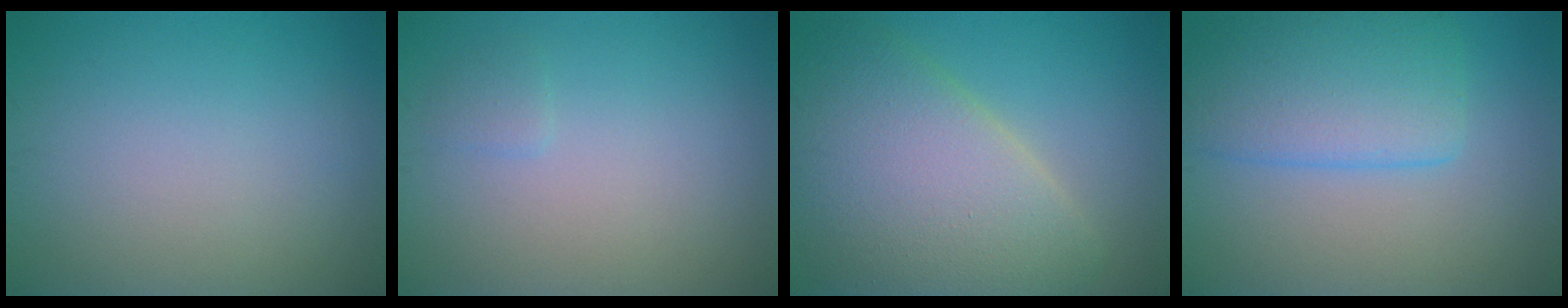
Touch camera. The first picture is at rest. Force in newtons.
{"total": 0.8, "press": 0.8, "slide": 0.1}
{"total": 9.6, "press": 9.6, "slide": 0.6}
{"total": 5.9, "press": 5.9, "slide": 0.5}